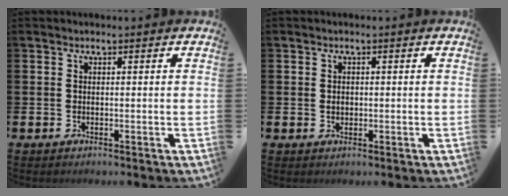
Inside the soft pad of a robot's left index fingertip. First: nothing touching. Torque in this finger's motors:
{"motor_torque": [0.30, 0.05, 0.00, 0.04]}